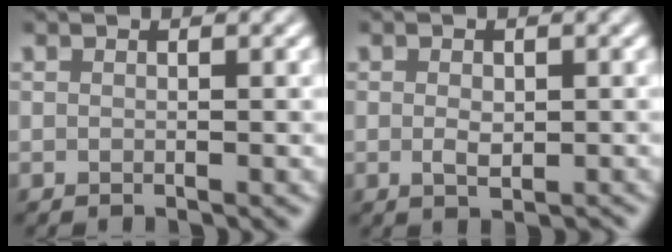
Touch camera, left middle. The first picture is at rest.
{"total": 2.1, "force": [-0.3, 1.1, 1.7], "torque": [-0.031, -0.003, -0.003]}